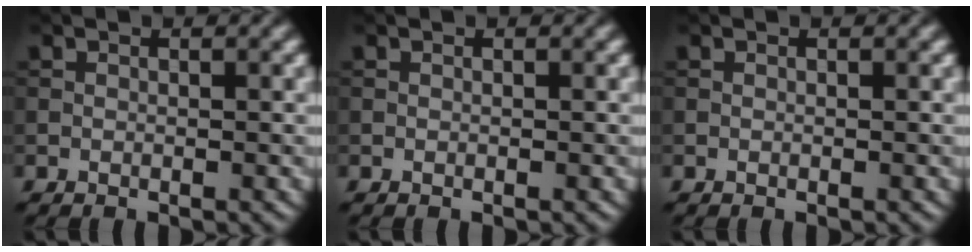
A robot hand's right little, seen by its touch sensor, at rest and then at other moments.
{"total": 0.0}
{"total": 0.0}